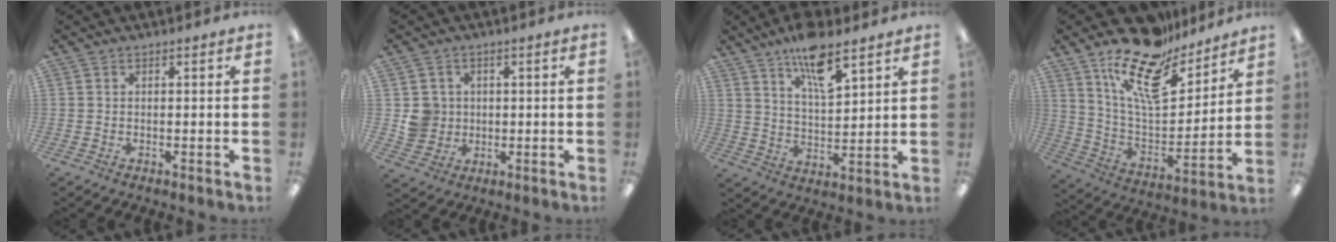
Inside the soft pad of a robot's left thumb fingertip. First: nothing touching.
{"total": 5.9, "force": [0.6, 5.8, 0.9], "torque": [-0.010, 0.005, 0.013]}
{"total": 11.1, "force": [8.0, 3.5, 6.9], "torque": [-0.113, -0.043, 0.138]}
{"total": 19.2, "force": [13.8, 7.8, 10.9], "torque": [-0.199, -0.087, 0.243]}